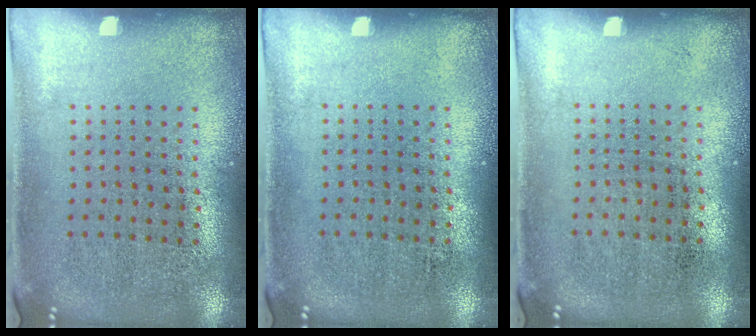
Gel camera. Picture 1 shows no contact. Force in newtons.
{"total": 0.0}
{"total": 0.0}